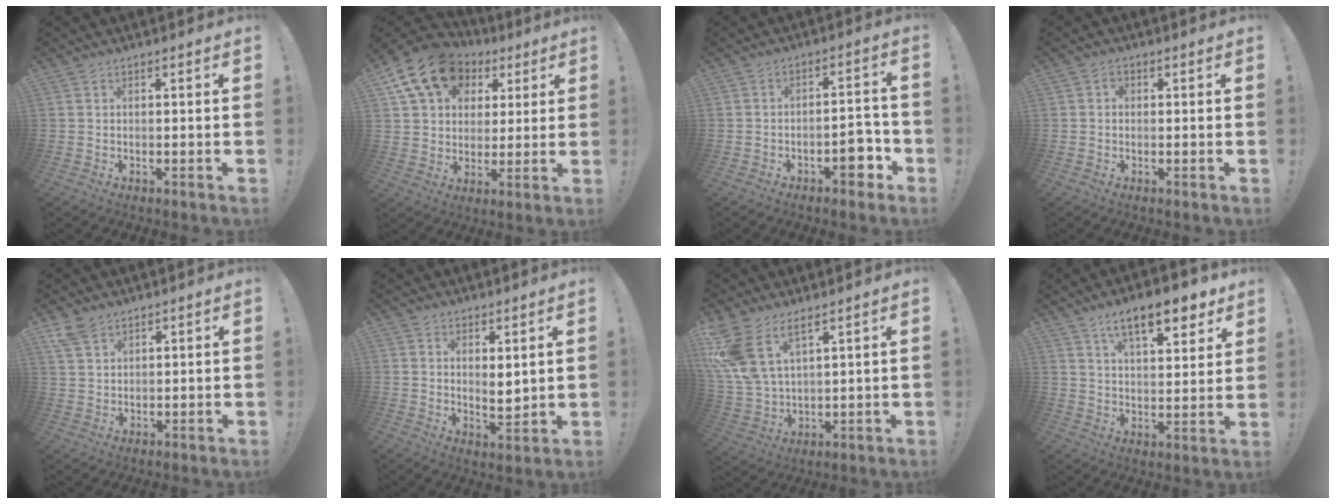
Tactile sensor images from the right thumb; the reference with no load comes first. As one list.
[{"total": 16.9, "force": [8.2, 12.2, 8.2], "torque": [-0.121, -0.041, 0.159]}, {"total": 8.4, "force": [-4.1, 4.1, 6.1], "torque": [-0.062, 0.021, -0.068]}, {"total": 1.5, "force": [-0.1, 1.3, 0.8], "torque": [-0.008, 0.002, -0.004]}, {"total": 6.2, "force": [4.6, 3.6, 2.1], "torque": [-0.033, -0.024, 0.088]}, {"total": 4.2, "force": [2.7, 2.0, 2.6], "torque": [-0.031, -0.028, 0.047]}, {"total": 10.6, "force": [7.1, 4.7, 6.3], "torque": [-0.141, -0.038, 0.139]}, {"total": 12.8, "force": [8.2, 4.1, 8.9], "torque": [-0.134, -0.042, 0.136]}]